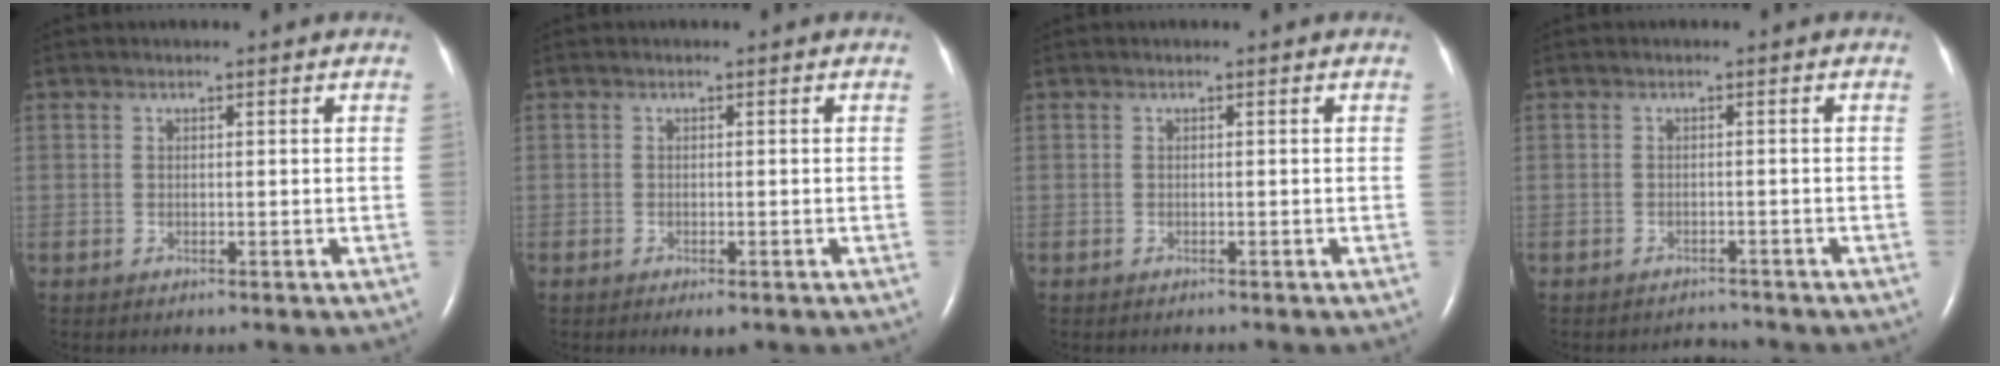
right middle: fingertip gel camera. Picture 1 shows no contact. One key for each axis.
{"total": 1.8, "fx": -1.1, "fy": 0.6, "fz": 1.3, "tx": -0.018, "ty": -0.004, "tz": -0.012}
{"total": 0.0}
{"total": 1.9, "fx": -1.8, "fy": 0.3, "fz": -0.3, "tx": 0.001, "ty": -0.008, "tz": -0.024}